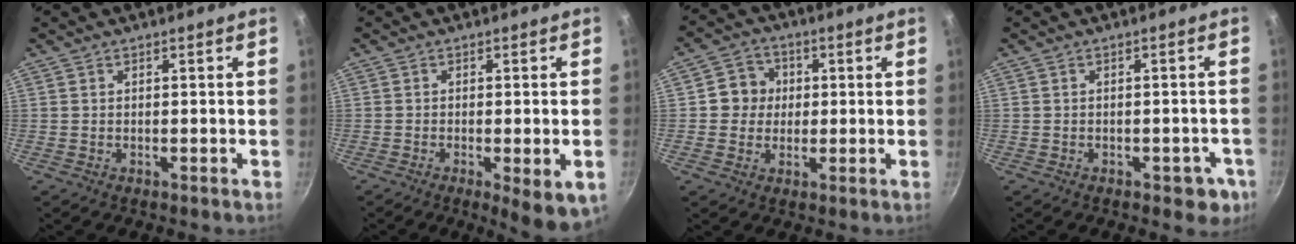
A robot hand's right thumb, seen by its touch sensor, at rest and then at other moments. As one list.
[{"total": 7.5, "force": [-2.7, 1.8, 6.7], "torque": [-0.092, -0.012, -0.037]}, {"total": 6.7, "force": [0.4, 6.3, 2.3], "torque": [-0.005, 0.009, -0.002]}, {"total": 4.2, "force": [-2.3, 2.2, 2.8], "torque": [-0.013, 0.014, -0.024]}]